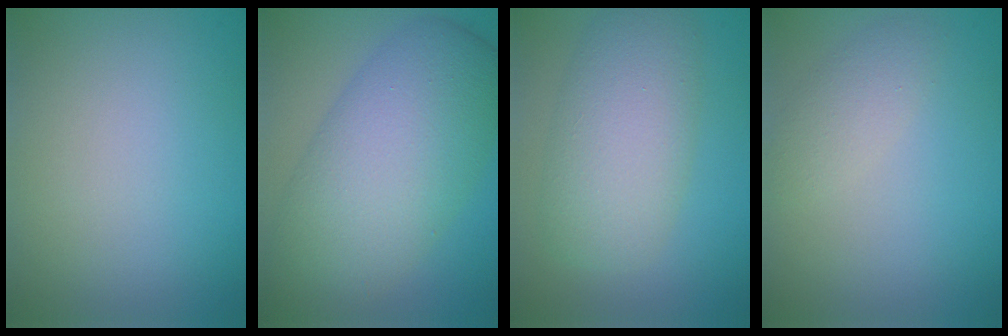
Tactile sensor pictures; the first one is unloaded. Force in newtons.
{"total": 10.1, "press": 10.1, "slide": 0.3}
{"total": 6.4, "press": 6.4, "slide": 0.2}
{"total": 2.0, "press": 2.0, "slide": 0.1}